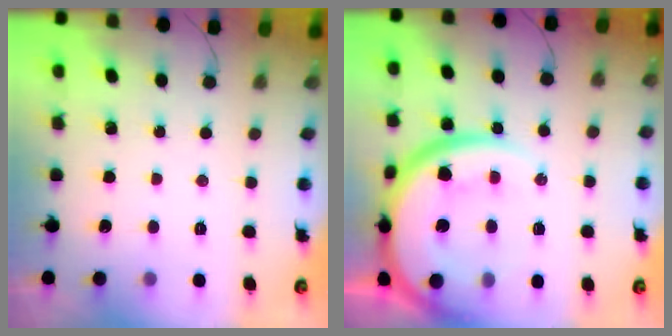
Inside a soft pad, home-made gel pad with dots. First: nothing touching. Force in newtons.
{"total": 23.7, "press": 23.6, "slide": 2.7}